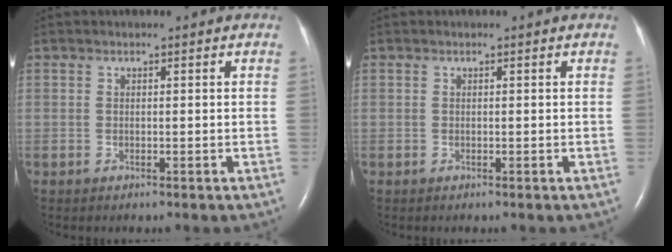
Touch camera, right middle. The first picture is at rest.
{"total": 0.0}